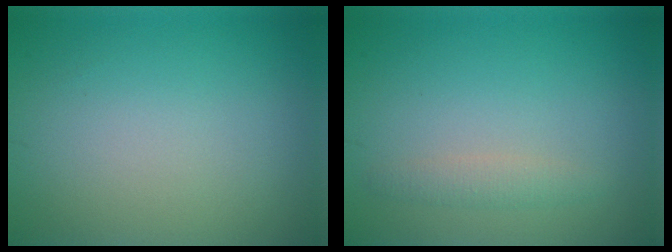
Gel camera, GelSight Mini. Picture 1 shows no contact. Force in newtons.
{"total": 1.4, "press": 1.4, "slide": 0.0}